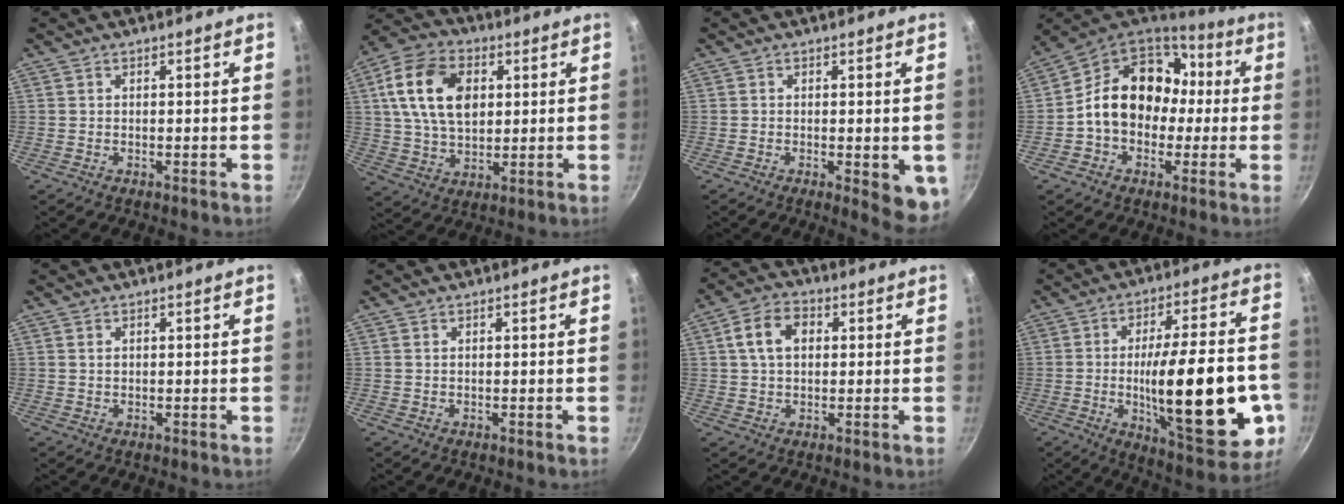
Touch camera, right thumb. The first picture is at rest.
{"total": 15.8, "force": [3.7, 10.5, 11.2], "torque": [-0.186, 0.001, 0.060]}
{"total": 7.0, "force": [-1.6, 2.3, 6.4], "torque": [-0.064, -0.004, -0.015]}
{"total": 18.2, "force": [0.4, 14.4, 11.1], "torque": [-0.145, 0.052, -0.004]}
{"total": 0.8, "force": [0.3, 0.6, 0.5], "torque": [-0.007, 0.003, 0.006]}
{"total": 0.0}
{"total": 7.8, "force": [1.6, 5.4, 5.4], "torque": [-0.081, 0.015, 0.020]}
{"total": 26.8, "force": [-5.3, 8.5, 24.9], "torque": [-0.348, 0.010, -0.066]}